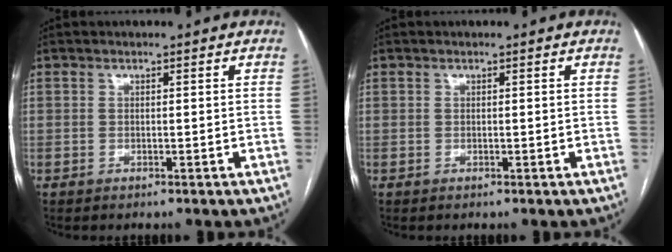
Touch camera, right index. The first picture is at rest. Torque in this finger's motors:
{"motor_torque": [0.01, -0.05, 0.00, 0.01]}